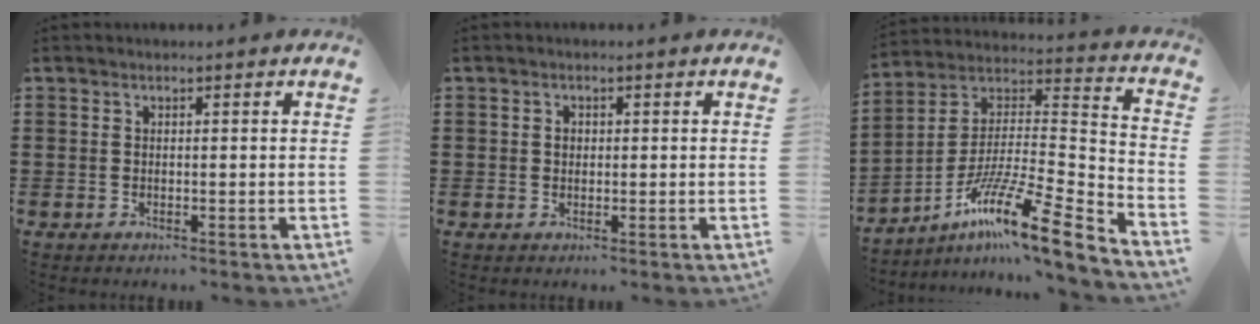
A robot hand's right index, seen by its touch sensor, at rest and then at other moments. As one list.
[{"total": 1.0, "force": [0.1, 0.8, 0.6], "torque": [-0.013, 0.004, 0.003]}, {"total": 14.5, "force": [-9.8, 2.0, 10.6], "torque": [-0.176, 0.006, -0.180]}]